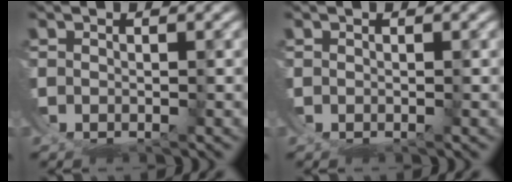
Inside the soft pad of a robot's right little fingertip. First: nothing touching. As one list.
[{"total": 0.0}]